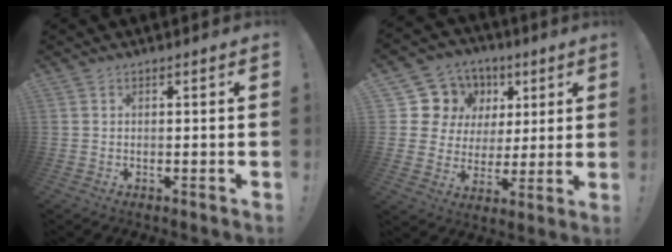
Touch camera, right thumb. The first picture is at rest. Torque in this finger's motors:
{"motor_torque": [-0.09, 0.29, -0.27, 0.34, 0.01]}